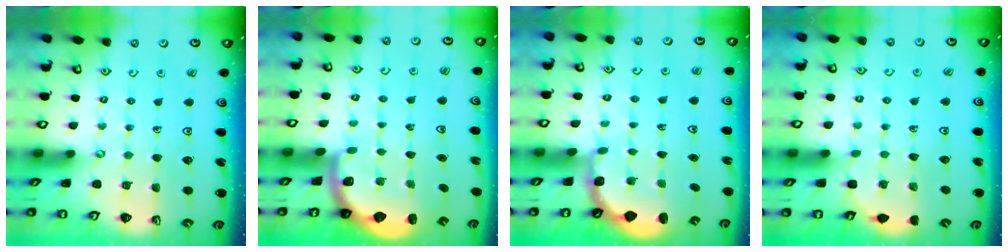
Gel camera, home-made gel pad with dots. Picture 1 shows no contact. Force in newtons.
{"total": 1.9, "press": 1.8, "slide": 0.5}
{"total": 2.7, "press": 2.1, "slide": 1.7}
{"total": 2.6, "press": 2.4, "slide": 1.0}